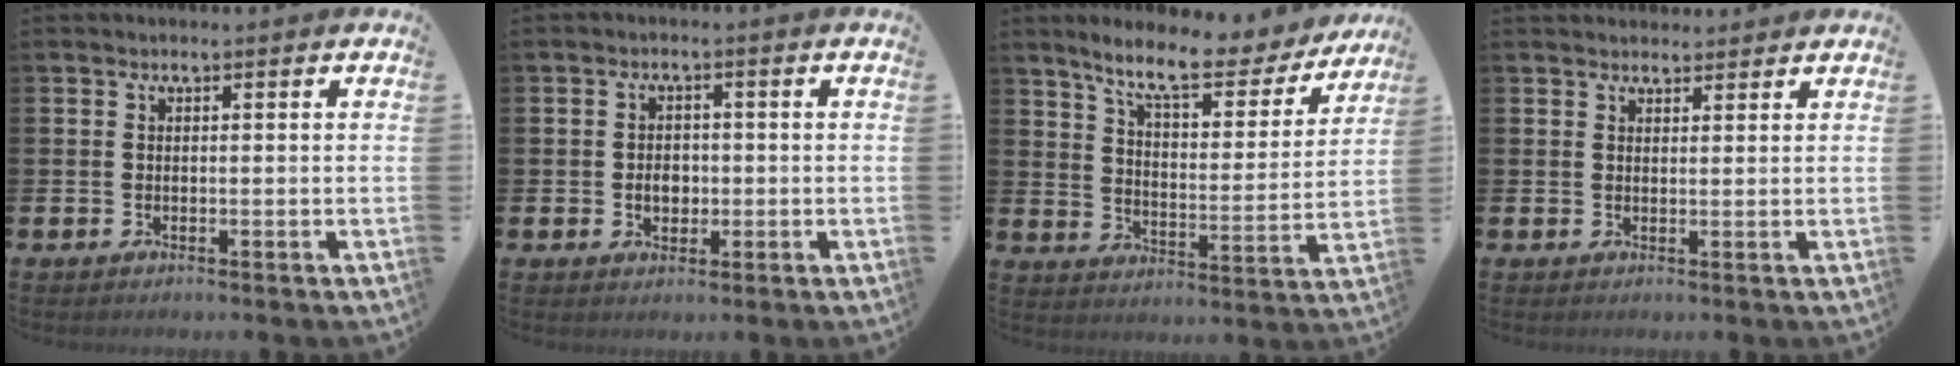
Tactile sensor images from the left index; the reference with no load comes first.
{"total": 2.9, "force": [-0.4, 2.2, 1.9], "torque": [-0.022, -0.001, -0.015]}
{"total": 9.1, "force": [8.0, 2.1, 3.9], "torque": [-0.097, -0.050, 0.135]}
{"total": 2.3, "force": [2.1, 0.7, -0.1], "torque": [0.008, -0.008, 0.038]}